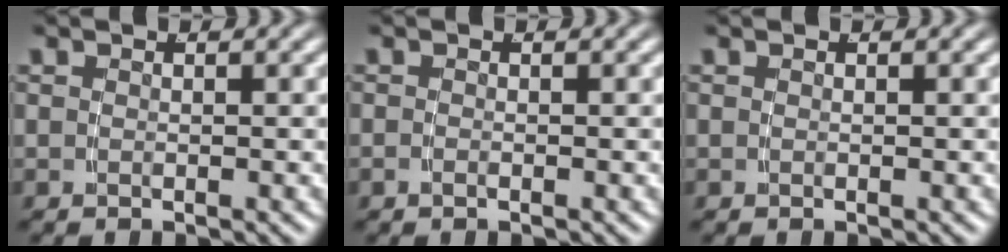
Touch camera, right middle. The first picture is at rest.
{"total": 0.5, "force": [-0.4, 0.2, 0.3], "torque": [-0.008, -0.002, -0.008]}
{"total": 0.0}